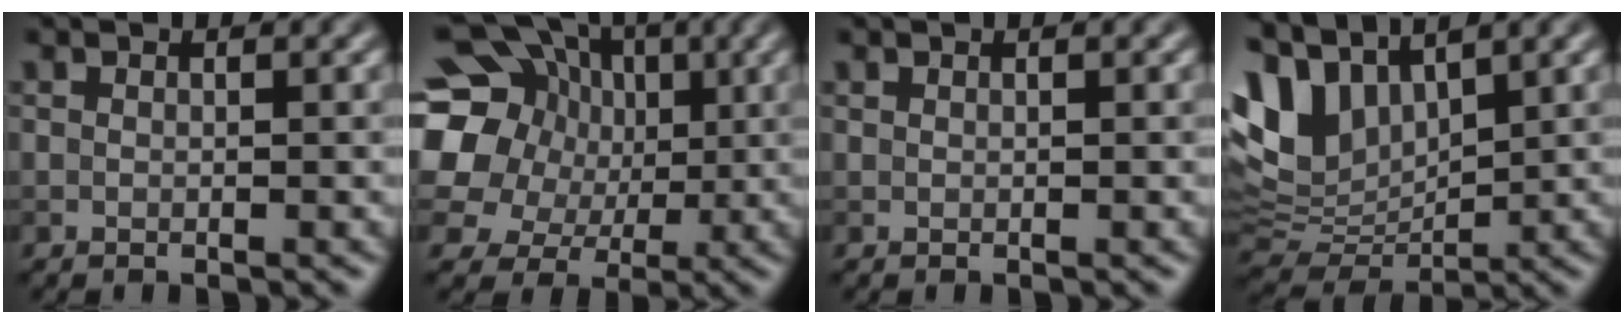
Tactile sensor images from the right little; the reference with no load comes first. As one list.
[{"total": 17.8, "force": [3.2, 15.6, 7.8], "torque": [-0.188, 0.033, 0.025]}, {"total": 0.0}, {"total": 7.3, "force": [3.8, 4.3, 4.4], "torque": [-0.102, 0.006, 0.078]}]